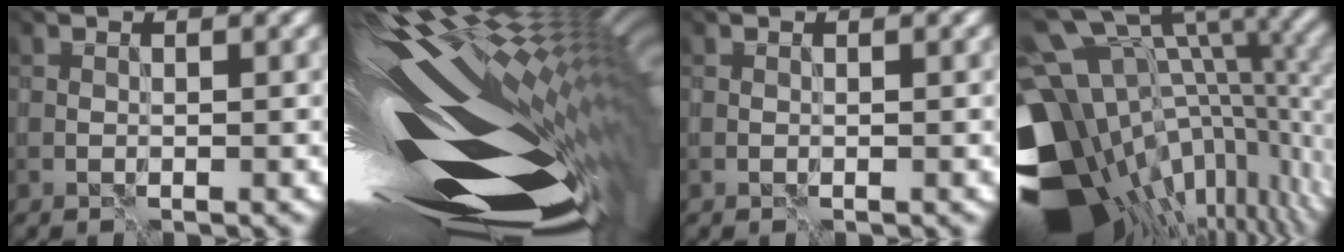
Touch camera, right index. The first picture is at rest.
{"total": 19.9, "force": [-1.7, 7.5, 18.3], "torque": [-0.282, -0.002, 0.017]}
{"total": 0.0}
{"total": 17.9, "force": [-4.6, 11.3, 13.1], "torque": [-0.238, 0.006, -0.049]}